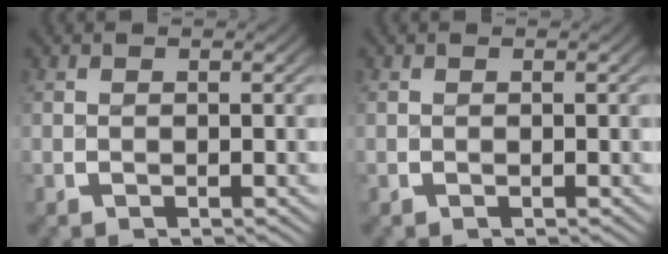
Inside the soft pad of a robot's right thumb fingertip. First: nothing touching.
{"total": 0.0}